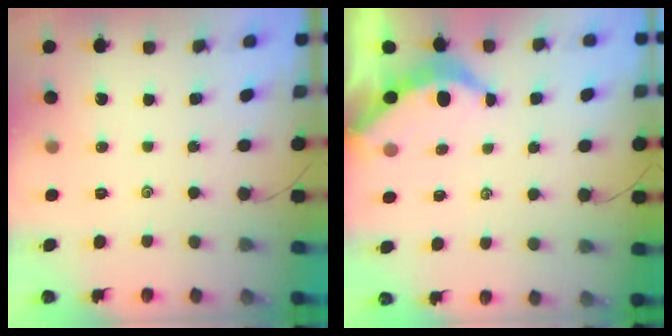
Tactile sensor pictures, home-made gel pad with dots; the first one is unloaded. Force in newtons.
{"total": 3.7, "press": 3.7, "slide": 0.4}